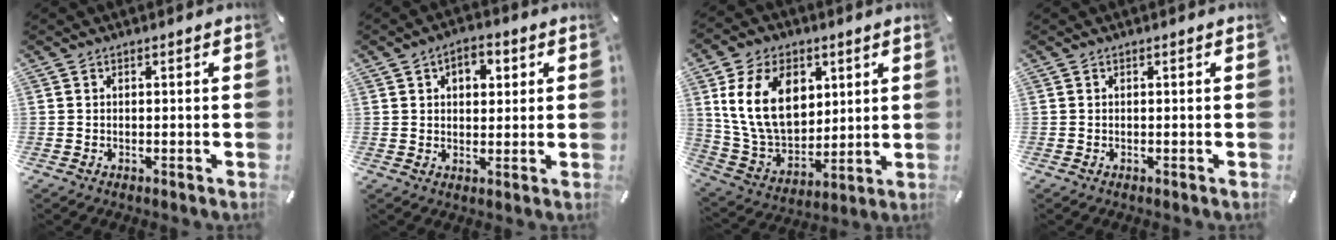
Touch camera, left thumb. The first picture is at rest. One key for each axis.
{"total": 5.0, "fx": 1.7, "fy": 3.7, "fz": 2.9, "tx": -0.031, "ty": -0.001, "tz": 0.021}
{"total": 17.9, "fx": 5.6, "fy": 12.8, "fz": 11.2, "tx": -0.231, "ty": -0.009, "tz": 0.102}
{"total": 0.0}